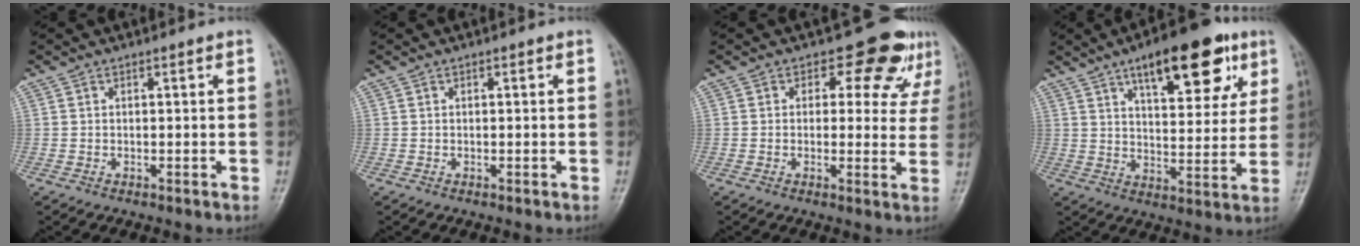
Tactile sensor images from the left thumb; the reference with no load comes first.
{"total": 0.0}
{"total": 8.3, "force": [5.0, 5.2, 4.0], "torque": [-0.009, -0.023, 0.047]}
{"total": 18.5, "force": [9.8, 7.5, 13.8], "torque": [-0.152, -0.028, 0.144]}